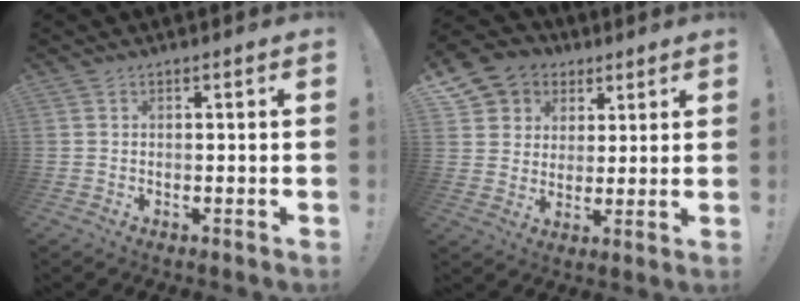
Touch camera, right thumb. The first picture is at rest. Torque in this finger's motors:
{"motor_torque": [0.79, 0.82, 0.34, 0.34, 0.05]}